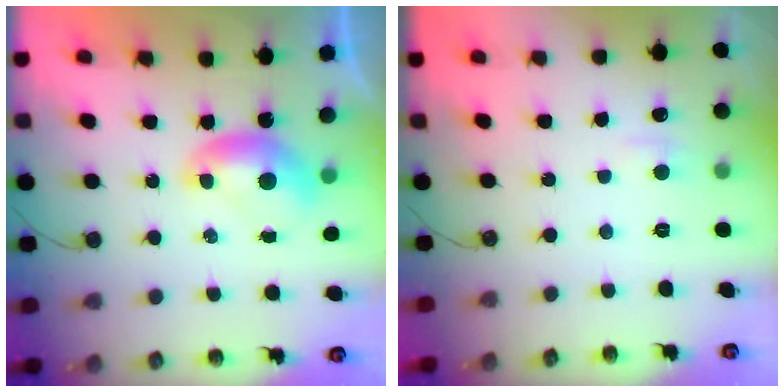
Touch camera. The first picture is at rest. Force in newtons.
{"total": 2.3, "press": 2.3, "slide": 0.4}